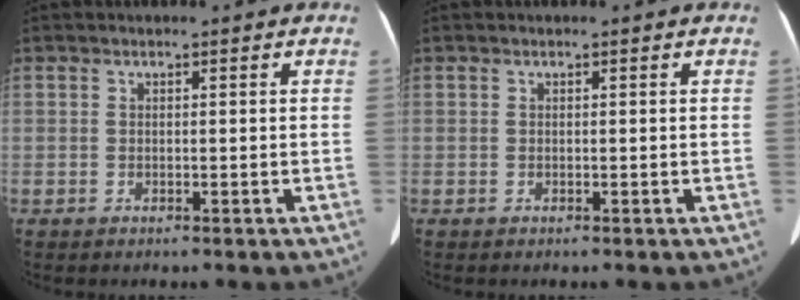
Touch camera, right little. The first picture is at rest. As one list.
[{"total": 0.0}]